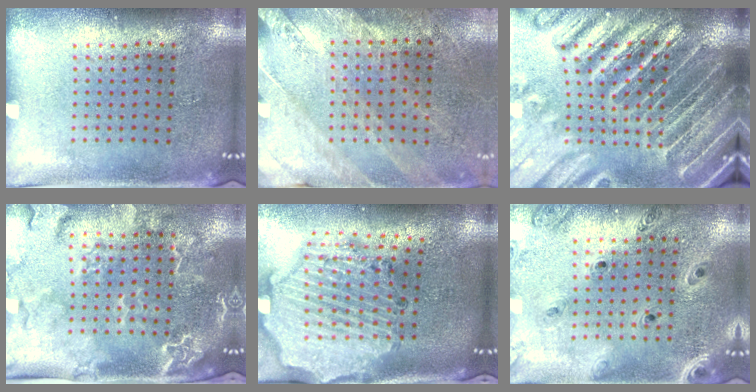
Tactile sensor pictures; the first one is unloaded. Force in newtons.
{"total": 2.5, "press": 2.3, "slide": 1.0}
{"total": 5.2, "press": 4.5, "slide": 2.5}
{"total": 2.8, "press": 2.5, "slide": 1.4}
{"total": 2.9, "press": 2.6, "slide": 1.2}
{"total": 1.3, "press": 1.3, "slide": 0.1}